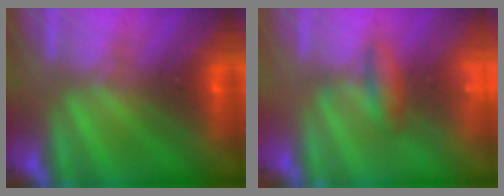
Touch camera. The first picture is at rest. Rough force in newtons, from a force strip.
{"total": 2.1}